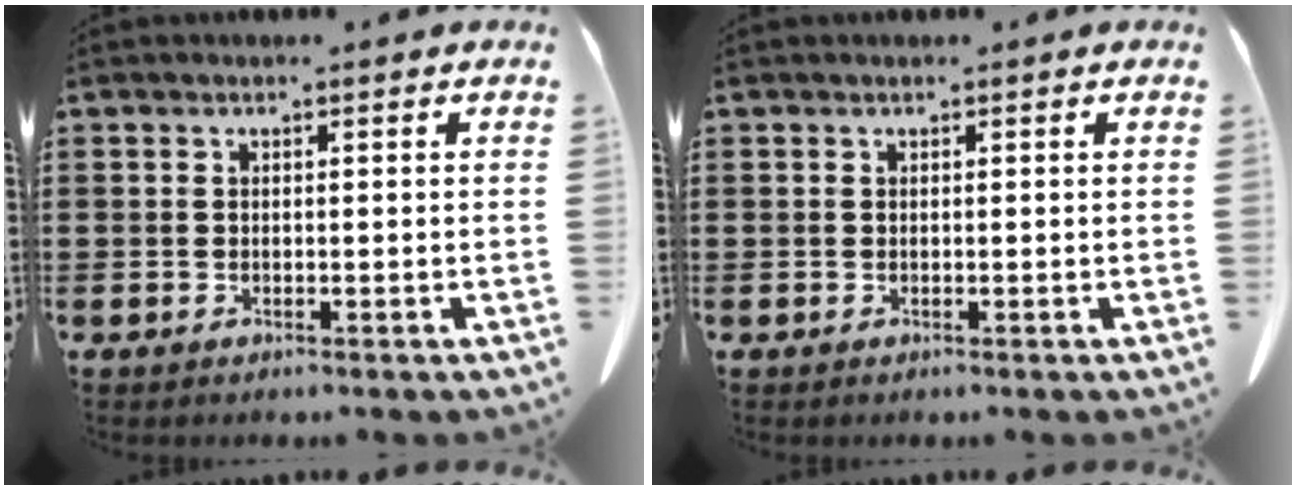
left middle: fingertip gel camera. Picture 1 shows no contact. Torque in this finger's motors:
{"motor_torque": [-0.26, 0.21, -0.03, 0.00]}